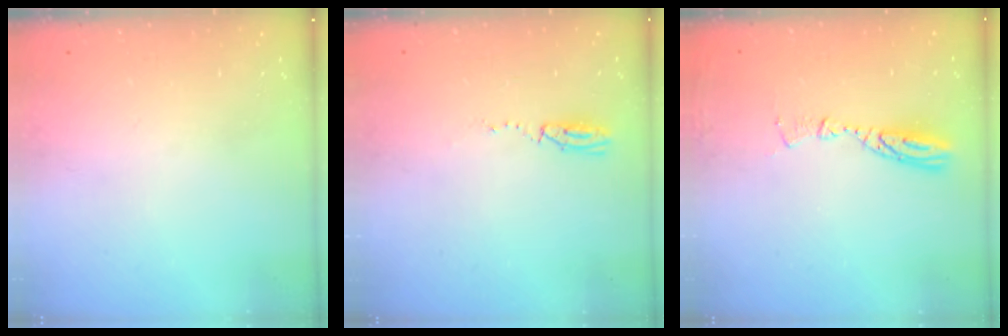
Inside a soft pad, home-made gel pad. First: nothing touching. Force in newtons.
{"total": 3.5, "press": 2.8, "slide": 2.2}
{"total": 8.0, "press": 8.0, "slide": 0.7}